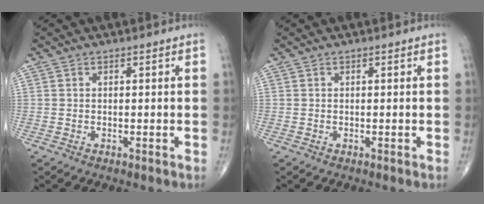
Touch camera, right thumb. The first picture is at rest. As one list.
[{"total": 0.0}]